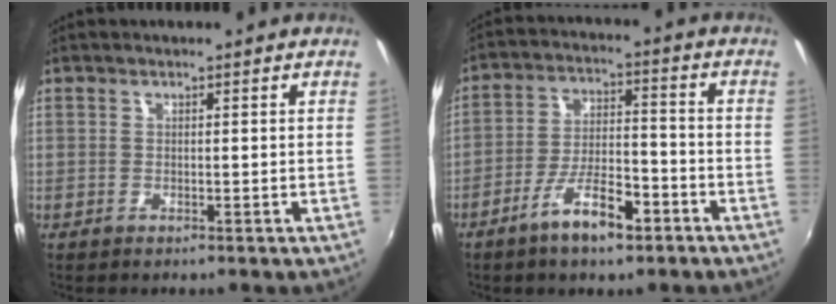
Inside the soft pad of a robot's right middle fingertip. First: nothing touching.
{"total": 9.4, "force": [-5.8, 3.1, 6.7], "torque": [-0.131, 0.003, -0.097]}